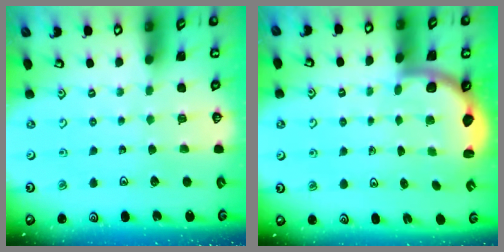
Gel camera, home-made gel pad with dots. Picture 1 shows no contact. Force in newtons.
{"total": 2.6, "press": 2.6, "slide": 0.7}